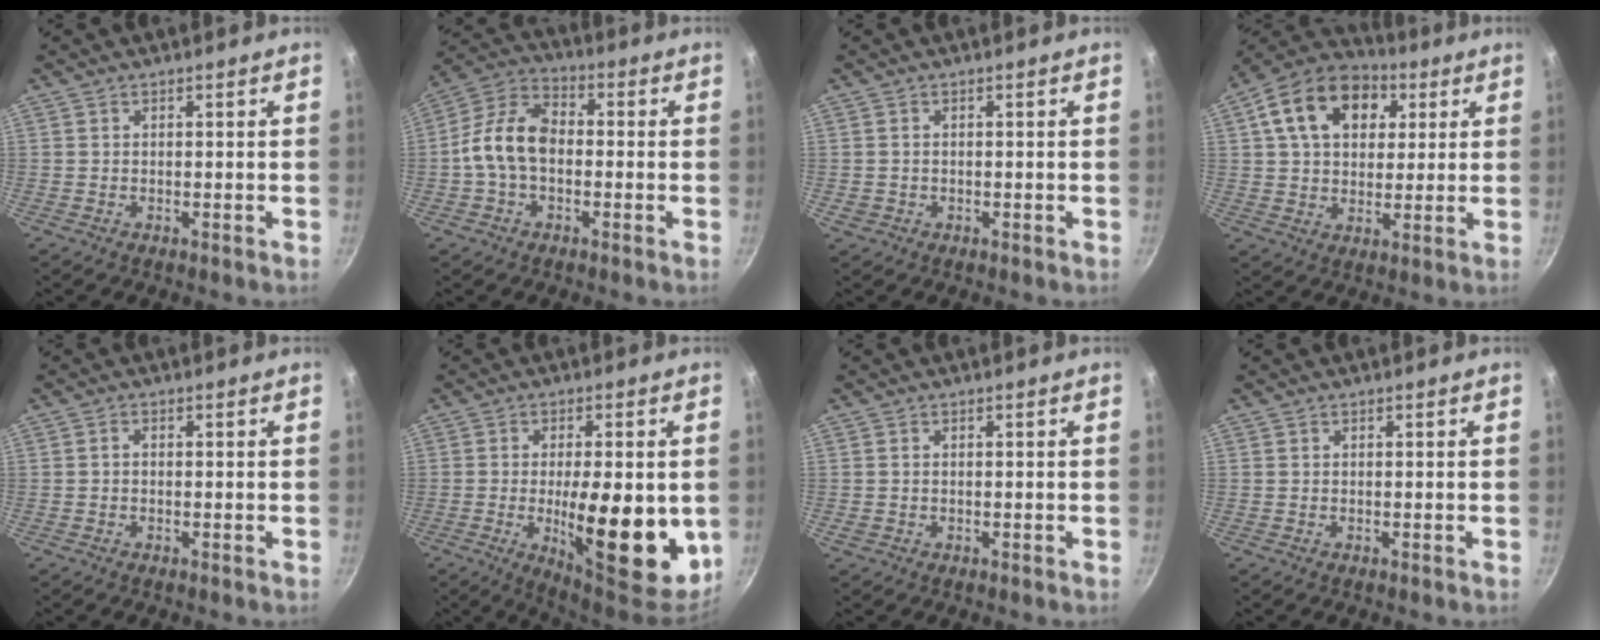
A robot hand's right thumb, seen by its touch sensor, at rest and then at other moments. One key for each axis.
{"total": 11.0, "fx": -1.1, "fy": 7.2, "fz": 8.1, "tx": -0.135, "ty": 0.039, "tz": -0.041}
{"total": 1.3, "fx": -0.3, "fy": 1.2, "fz": 0.5, "tx": -0.008, "ty": 0.002, "tz": -0.002}
{"total": 17.3, "fx": 5.7, "fy": 12.2, "fz": 11.0, "tx": -0.169, "ty": 0.016, "tz": 0.083}
{"total": 1.0, "fx": -0.2, "fy": 0.7, "fz": 0.6, "tx": -0.012, "ty": 0.006, "tz": -0.004}
{"total": 18.5, "fx": -2.6, "fy": 6.6, "fz": 17.1, "tx": -0.232, "ty": -0.007, "tz": -0.029}
{"total": 0.6, "fx": -0.1, "fy": 0.5, "fz": 0.3, "tx": -0.003, "ty": 0.001, "tz": -0.001}
{"total": 0.0}